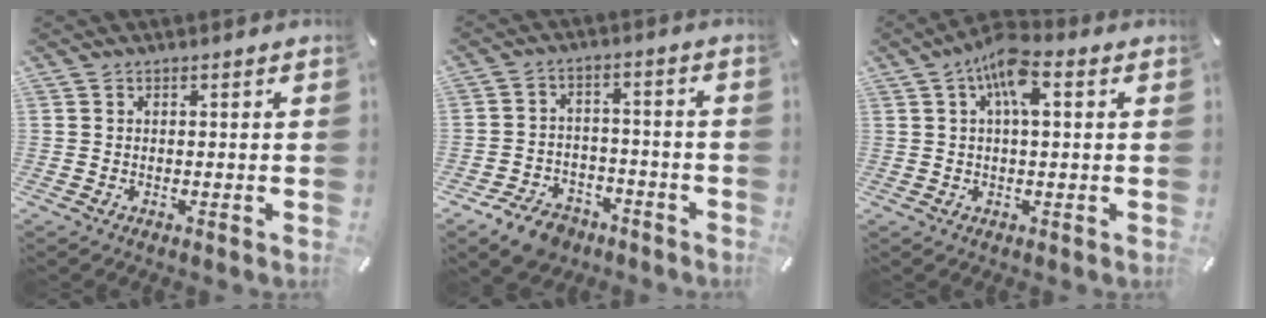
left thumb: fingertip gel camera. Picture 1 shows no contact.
{"total": 7.5, "force": [-5.8, 4.2, 2.1], "torque": [-0.030, 0.040, -0.107]}
{"total": 8.0, "force": [2.4, 3.1, 6.9], "torque": [-0.121, 0.006, 0.038]}